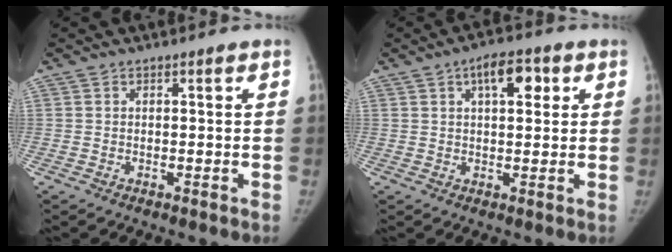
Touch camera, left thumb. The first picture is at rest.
{"total": 6.9, "force": [2.7, 3.2, 5.5], "torque": [-0.062, 0.001, 0.036]}